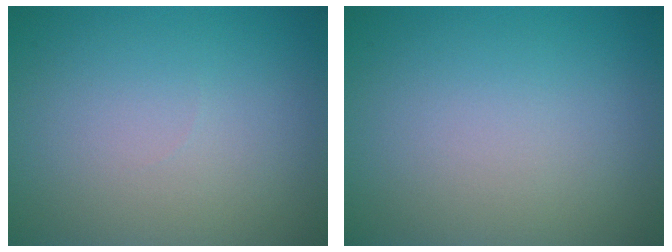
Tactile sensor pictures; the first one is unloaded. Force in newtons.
{"total": 0.0}